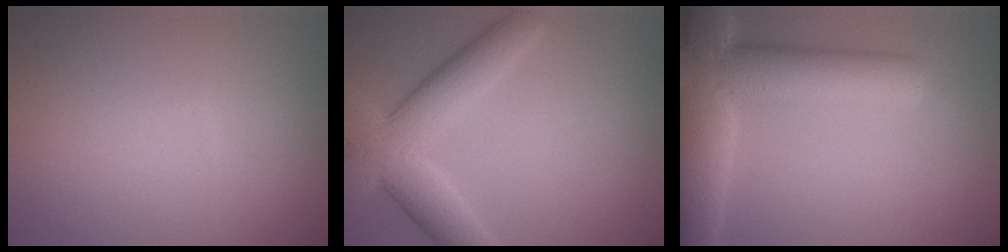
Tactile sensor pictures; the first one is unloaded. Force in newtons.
{"total": 7.3, "press": 7.3, "slide": 0.5}
{"total": 9.6, "press": 9.6, "slide": 0.7}